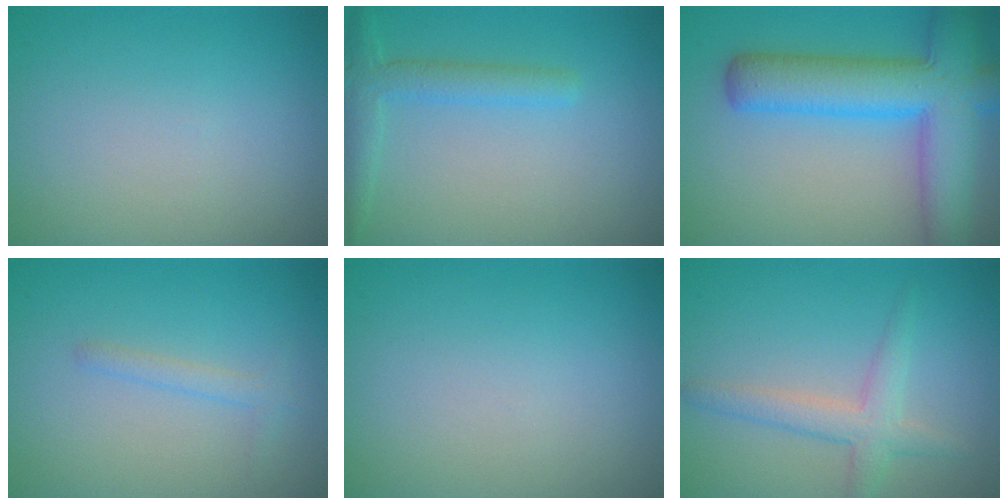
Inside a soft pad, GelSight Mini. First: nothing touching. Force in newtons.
{"total": 2.6, "press": 2.6, "slide": 0.2}
{"total": 8.9, "press": 8.9, "slide": 0.4}
{"total": 1.2, "press": 1.2, "slide": 0.0}
{"total": 0.0}
{"total": 1.9, "press": 1.8, "slide": 0.3}